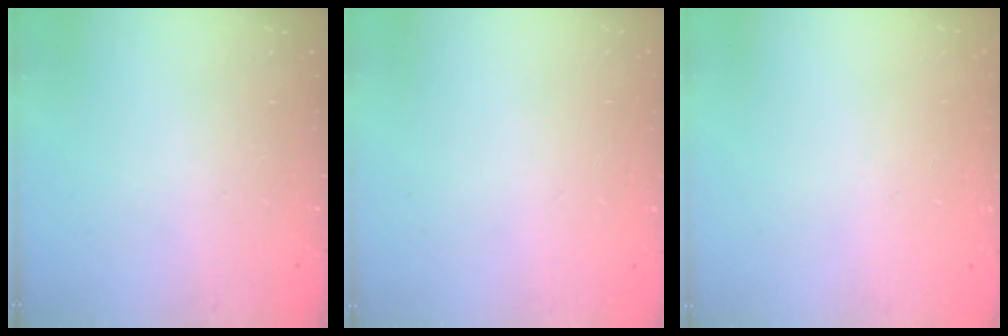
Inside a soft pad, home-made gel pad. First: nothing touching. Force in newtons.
{"total": 0.0}
{"total": 0.0}